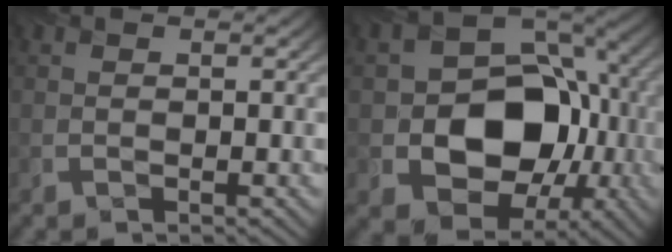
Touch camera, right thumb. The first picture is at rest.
{"total": 14.7, "force": [-2.7, 11.0, 9.2], "torque": [-0.138, -0.021, -0.050]}